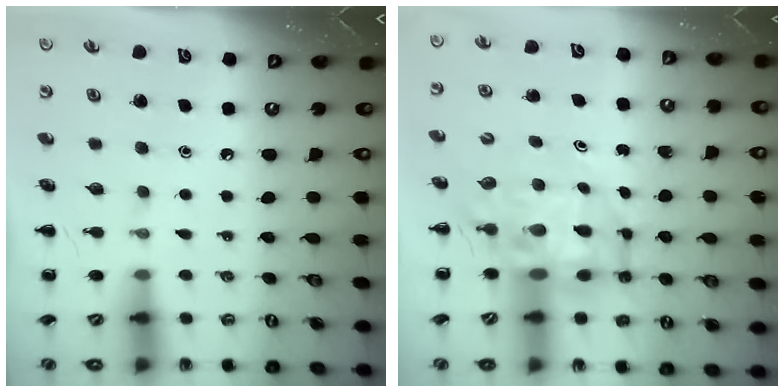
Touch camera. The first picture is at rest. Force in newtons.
{"total": 8.0, "press": 7.6, "slide": 2.3}